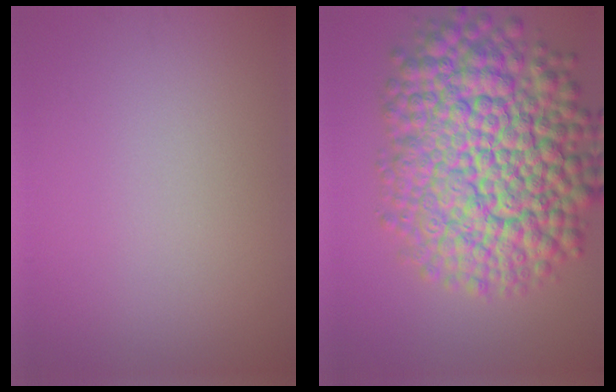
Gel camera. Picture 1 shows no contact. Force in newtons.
{"total": 15.7, "press": 15.7, "slide": 0.6}